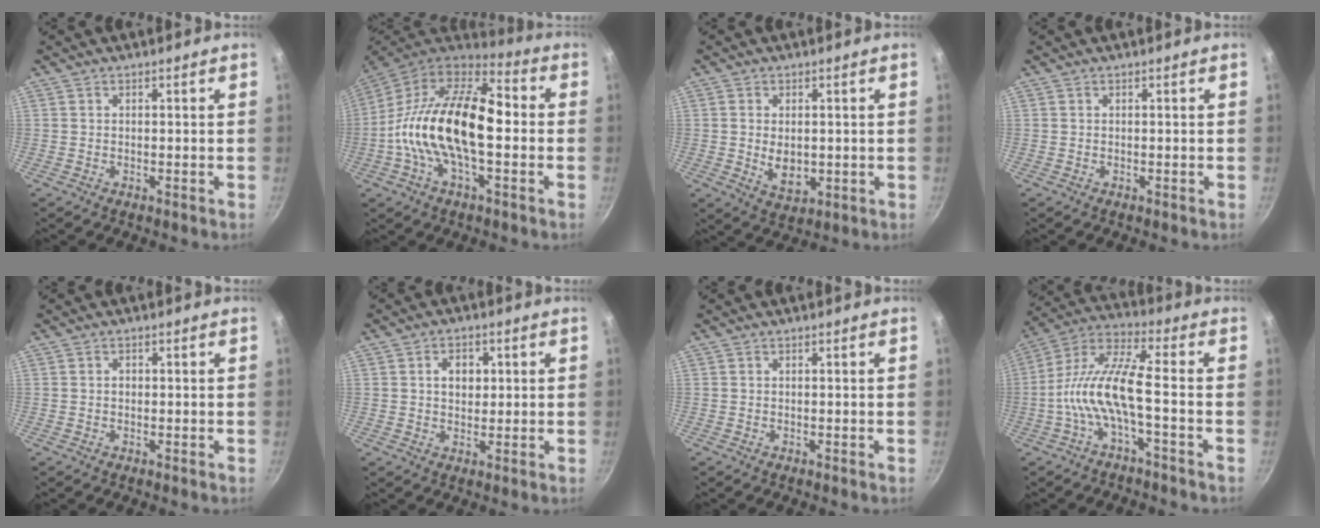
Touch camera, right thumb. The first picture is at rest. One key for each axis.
{"total": 22.6, "fx": -1.3, "fy": 11.3, "fz": 19.5, "tx": -0.337, "ty": 0.039, "tz": -0.043}
{"total": 5.0, "fx": -0.1, "fy": 3.2, "fz": 3.8, "tx": -0.061, "ty": -0.010, "tz": 0.006}
{"total": 0.0}
{"total": 0.8, "fx": 0.0, "fy": 0.7, "fz": 0.4, "tx": -0.004, "ty": 0.004, "tz": 0.000}
{"total": 4.5, "fx": 1.0, "fy": 3.4, "fz": 2.8, "tx": -0.023, "ty": 0.002, "tz": 0.014}
{"total": 0.0}
{"total": 12.1, "fx": -3.0, "fy": 3.1, "fz": 11.3, "tx": -0.239, "ty": 0.041, "tz": -0.071}